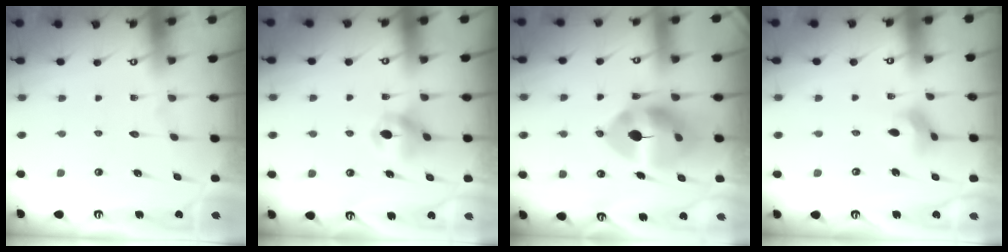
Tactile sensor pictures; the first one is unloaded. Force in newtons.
{"total": 6.4, "press": 6.4, "slide": 0.7}
{"total": 13.1, "press": 13.0, "slide": 1.9}
{"total": 6.3, "press": 6.1, "slide": 1.7}